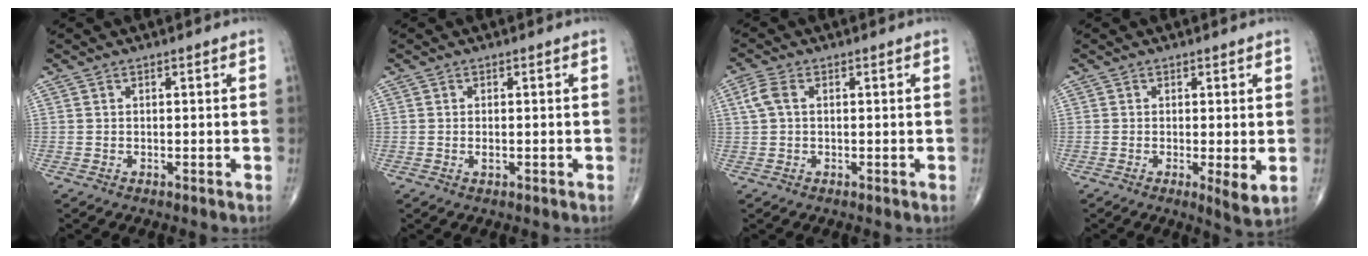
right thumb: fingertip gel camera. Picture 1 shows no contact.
{"total": 1.0, "force": [-0.2, 0.4, 0.8], "torque": [-0.013, 0.000, -0.002]}
{"total": 3.3, "force": [0.6, 1.9, 2.6], "torque": [-0.071, 0.012, 0.010]}
{"total": 3.9, "force": [-0.4, 0.9, 3.7], "torque": [-0.063, -0.015, -0.011]}